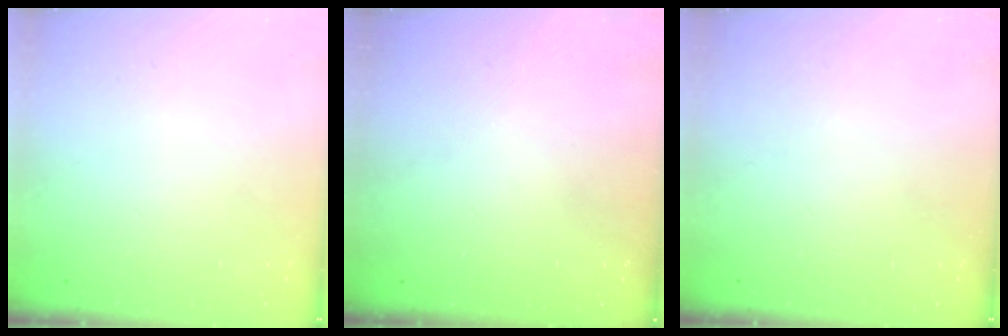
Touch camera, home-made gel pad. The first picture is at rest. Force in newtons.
{"total": 2.9, "press": 2.8, "slide": 0.9}
{"total": 0.0}